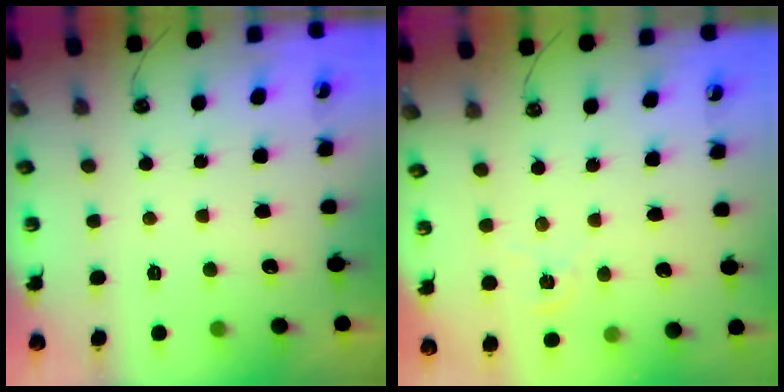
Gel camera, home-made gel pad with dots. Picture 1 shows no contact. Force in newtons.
{"total": 2.2, "press": 2.2, "slide": 0.3}